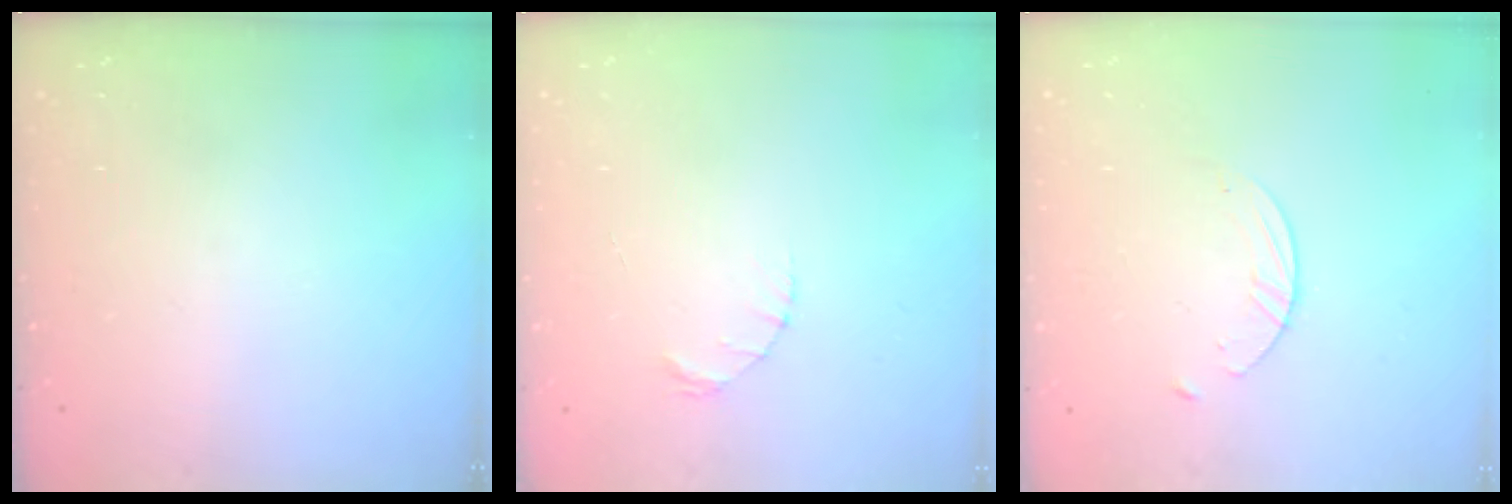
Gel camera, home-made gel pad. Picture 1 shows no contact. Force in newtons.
{"total": 1.4, "press": 1.4, "slide": 0.2}
{"total": 2.7, "press": 2.6, "slide": 0.3}